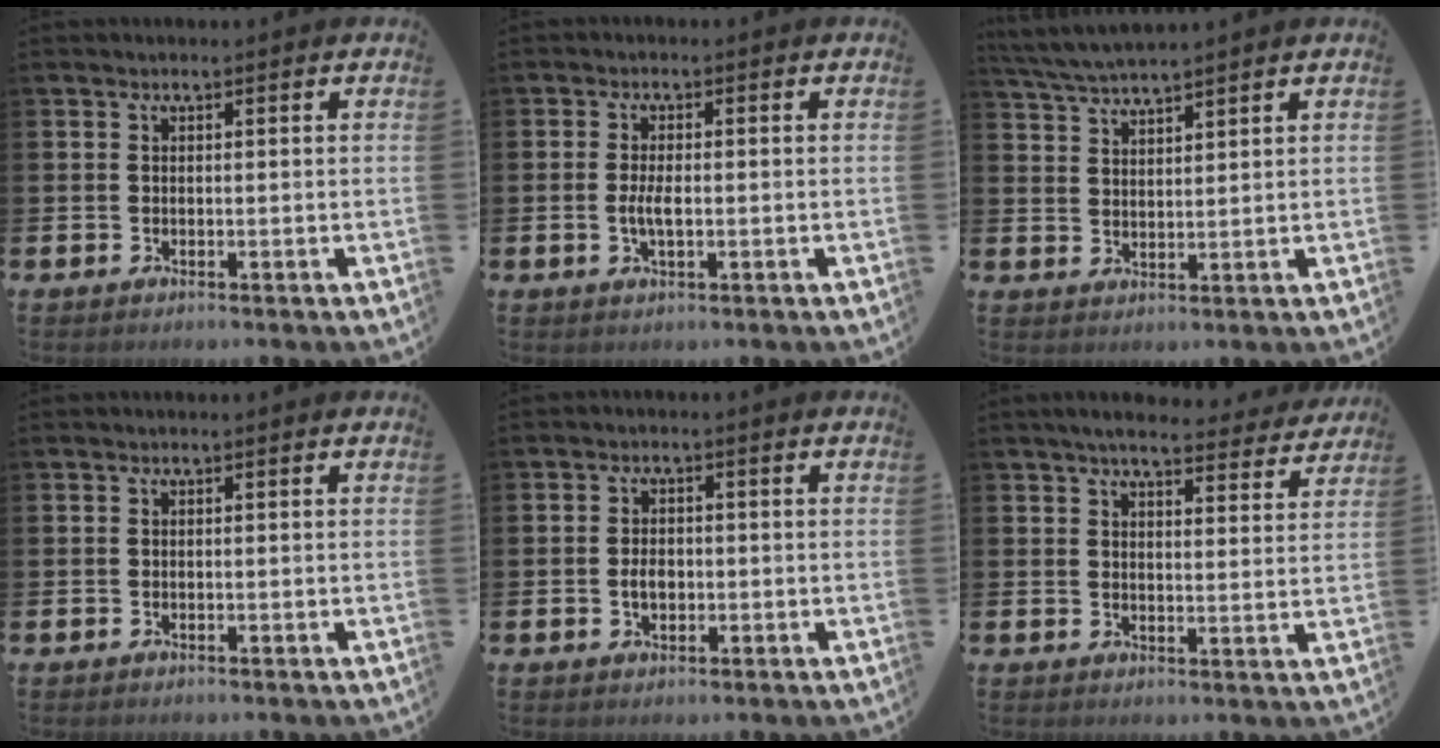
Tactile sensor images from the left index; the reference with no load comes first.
{"total": 2.8, "force": [-0.3, 1.1, 2.6], "torque": [-0.044, -0.002, -0.007]}
{"total": 3.9, "force": [3.9, -0.2, 0.7], "torque": [-0.035, -0.016, 0.070]}
{"total": 0.0}
{"total": 2.5, "force": [-0.4, 1.7, 1.8], "torque": [-0.015, -0.002, -0.013]}
{"total": 5.2, "force": [4.9, 0.7, 1.6], "torque": [-0.037, -0.027, 0.084]}